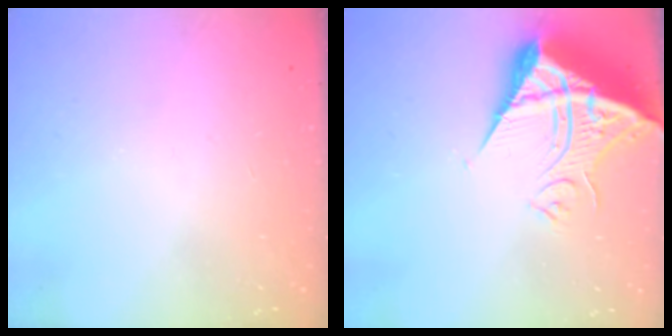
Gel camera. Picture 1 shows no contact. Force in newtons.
{"total": 13.2, "press": 13.1, "slide": 1.2}